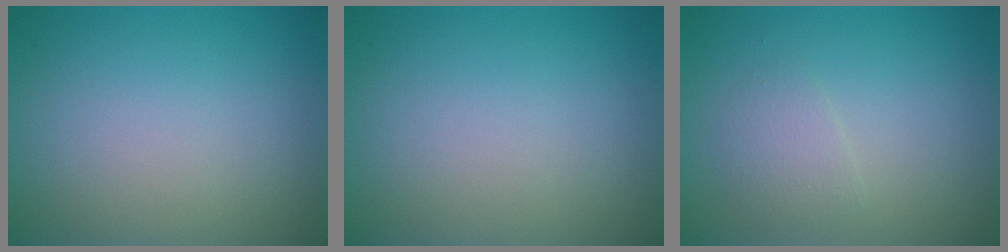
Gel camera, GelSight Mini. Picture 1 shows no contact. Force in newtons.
{"total": 0.0}
{"total": 1.6, "press": 1.6, "slide": 0.1}